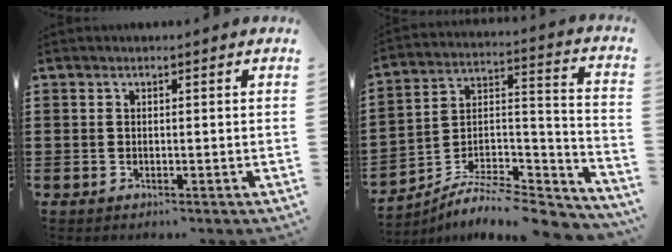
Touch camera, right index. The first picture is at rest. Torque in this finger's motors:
{"motor_torque": [1.33, 0.81, 0.19, 0.10]}